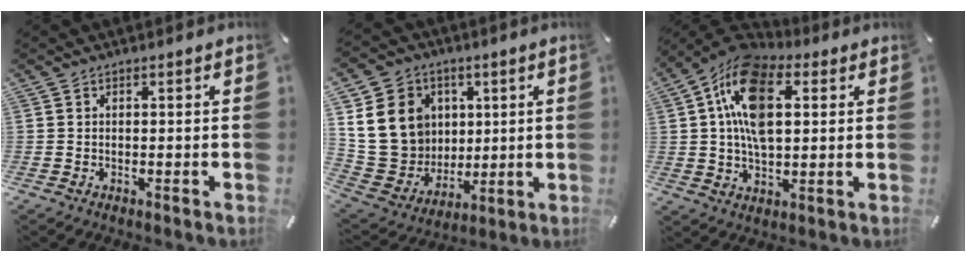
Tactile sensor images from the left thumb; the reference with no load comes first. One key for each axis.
{"total": 16.9, "fx": 4.1, "fy": 15.2, "fz": 6.1, "tx": -0.121, "ty": -0.015, "tz": 0.089}
{"total": 16.8, "fx": 4.4, "fy": 10.2, "fz": 12.6, "tx": -0.250, "ty": 0.001, "tz": 0.077}